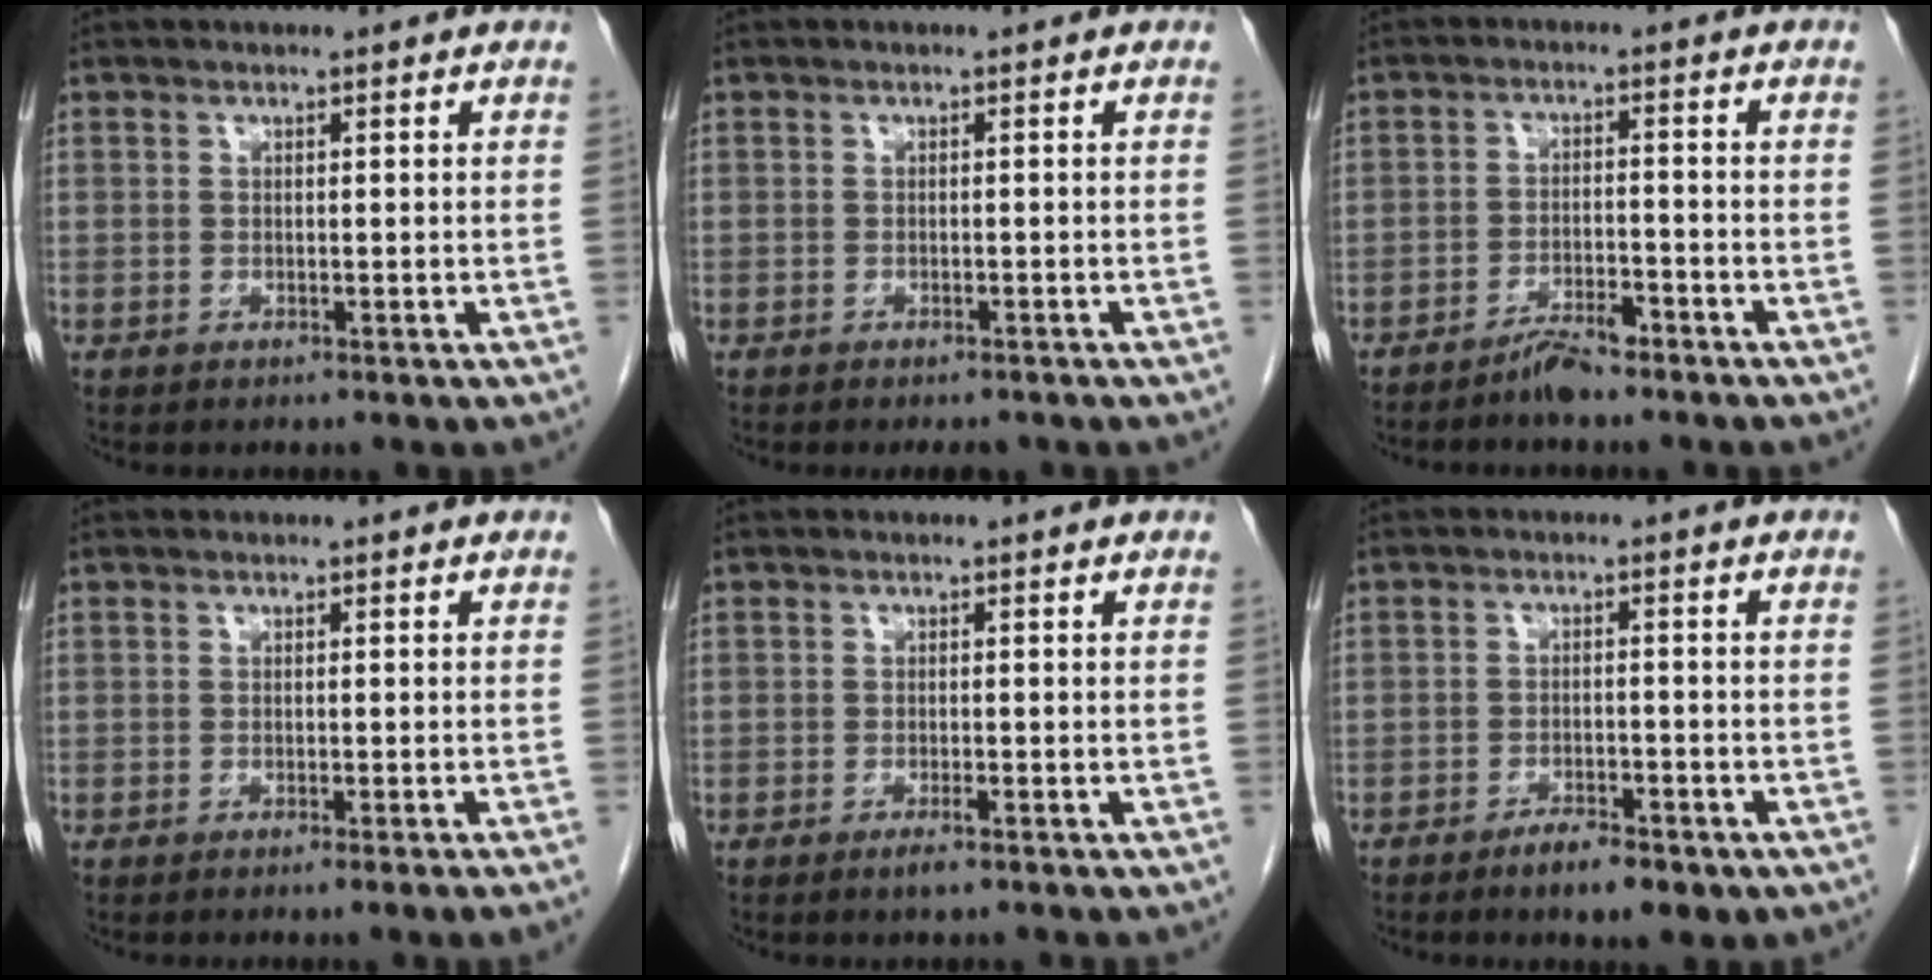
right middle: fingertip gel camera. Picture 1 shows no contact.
{"total": 2.1, "force": [-1.8, 0.7, 0.8], "torque": [-0.013, -0.005, -0.019]}
{"total": 3.7, "force": [-3.2, 0.5, 1.8], "torque": [-0.033, -0.001, -0.057]}
{"total": 1.5, "force": [-0.9, -0.6, 1.0], "torque": [-0.008, 0.003, -0.015]}
{"total": 1.4, "force": [-0.9, 0.1, 1.0], "torque": [-0.020, -0.002, -0.014]}
{"total": 5.2, "force": [-3.4, 1.6, 3.6], "torque": [-0.056, -0.002, -0.046]}